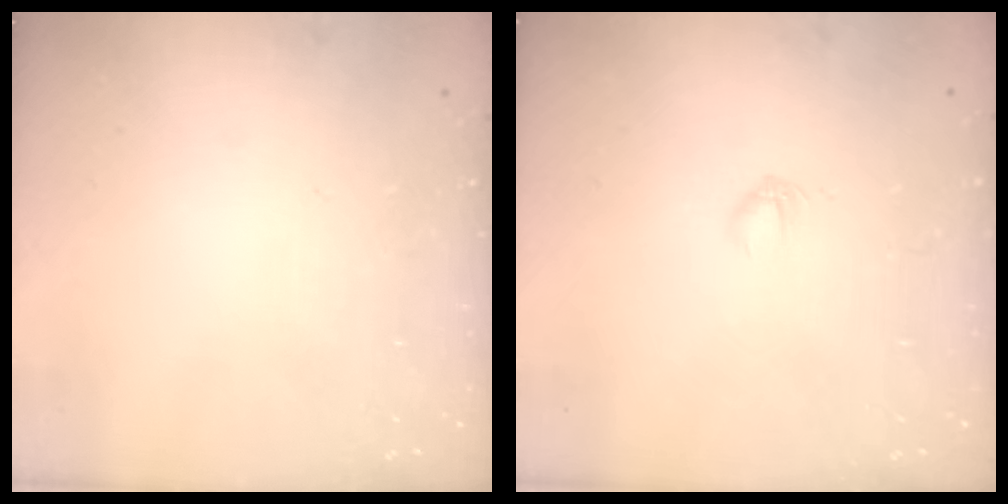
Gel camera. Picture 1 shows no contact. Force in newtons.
{"total": 2.3, "press": 2.2, "slide": 0.8}